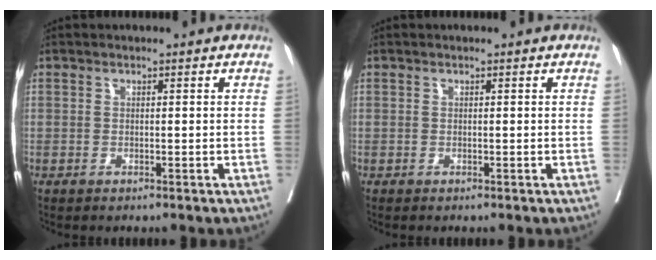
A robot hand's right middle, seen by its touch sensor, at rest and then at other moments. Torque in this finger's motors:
{"motor_torque": [0.29, -0.24, 0.06, 0.00]}